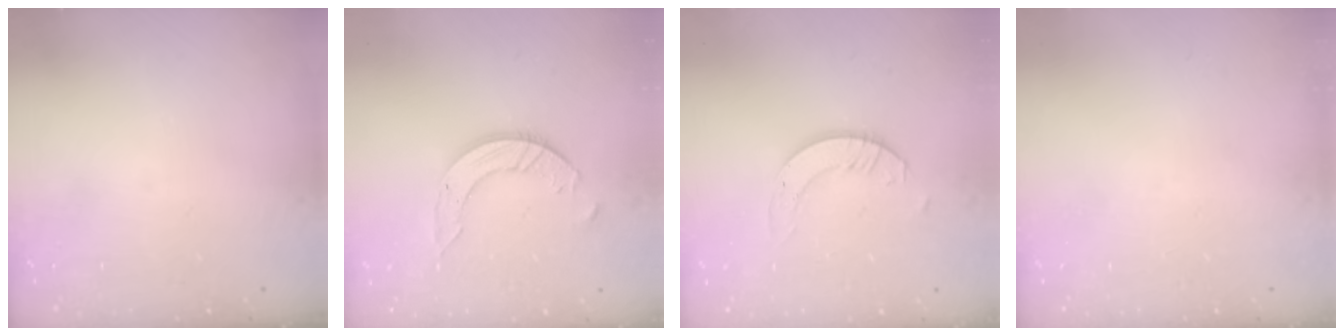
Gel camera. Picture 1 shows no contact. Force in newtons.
{"total": 7.9, "press": 7.8, "slide": 0.7}
{"total": 3.4, "press": 3.4, "slide": 0.0}
{"total": 0.0}